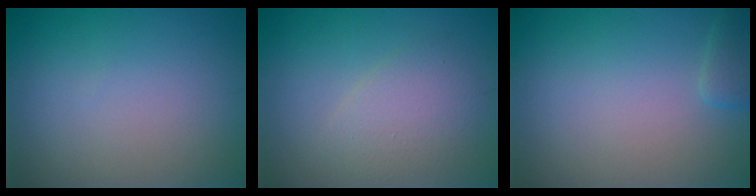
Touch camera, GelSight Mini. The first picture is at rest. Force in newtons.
{"total": 3.0, "press": 3.0, "slide": 0.2}
{"total": 1.5, "press": 1.5, "slide": 0.1}